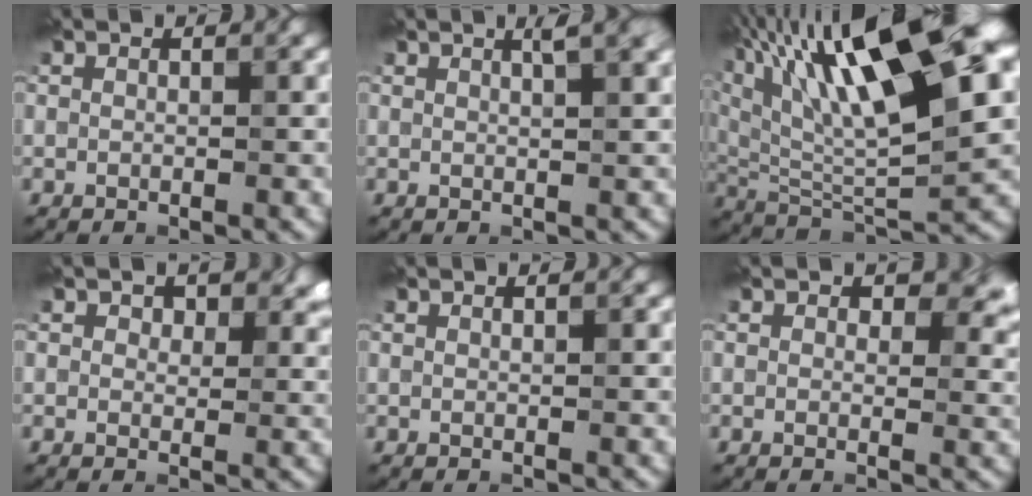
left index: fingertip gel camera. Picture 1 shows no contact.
{"total": 2.8, "force": [1.6, 0.8, 2.2], "torque": [-0.017, 0.010, 0.012]}
{"total": 17.8, "force": [7.9, 5.4, 15.0], "torque": [-0.262, 0.030, 0.134]}
{"total": 3.3, "force": [1.6, 2.2, 1.9], "torque": [-0.026, -0.005, 0.017]}
{"total": 0.0}
{"total": 4.2, "force": [1.7, 2.6, 2.8], "torque": [-0.029, -0.006, 0.018]}